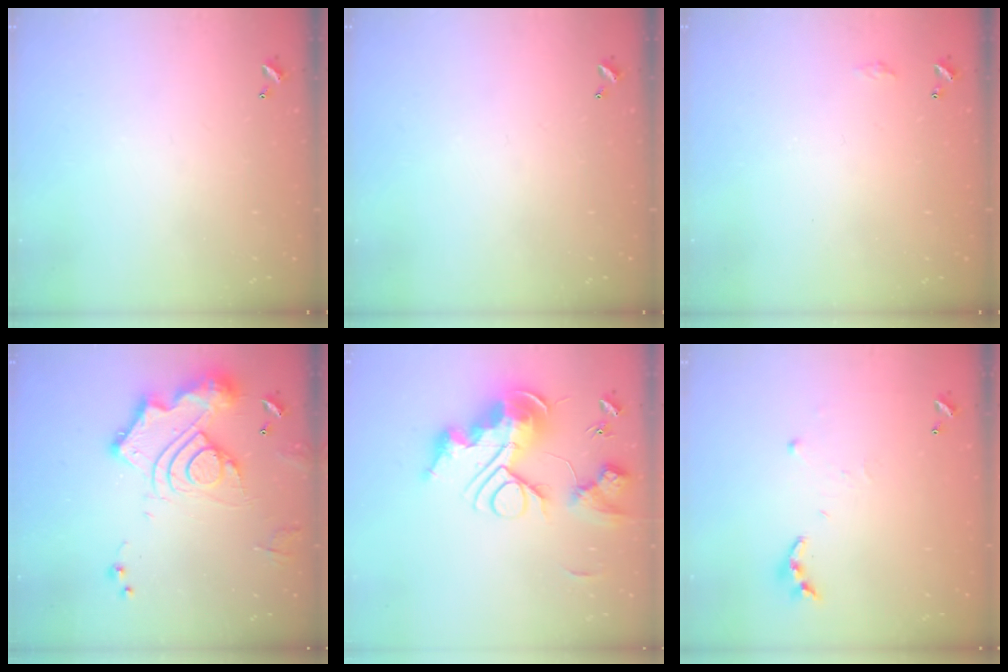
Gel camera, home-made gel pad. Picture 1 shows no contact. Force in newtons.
{"total": 0.0}
{"total": 2.8, "press": 2.8, "slide": 0.4}
{"total": 17.0, "press": 16.9, "slide": 1.8}
{"total": 0.7, "press": 0.7, "slide": 0.0}
{"total": 5.6, "press": 5.6, "slide": 0.1}